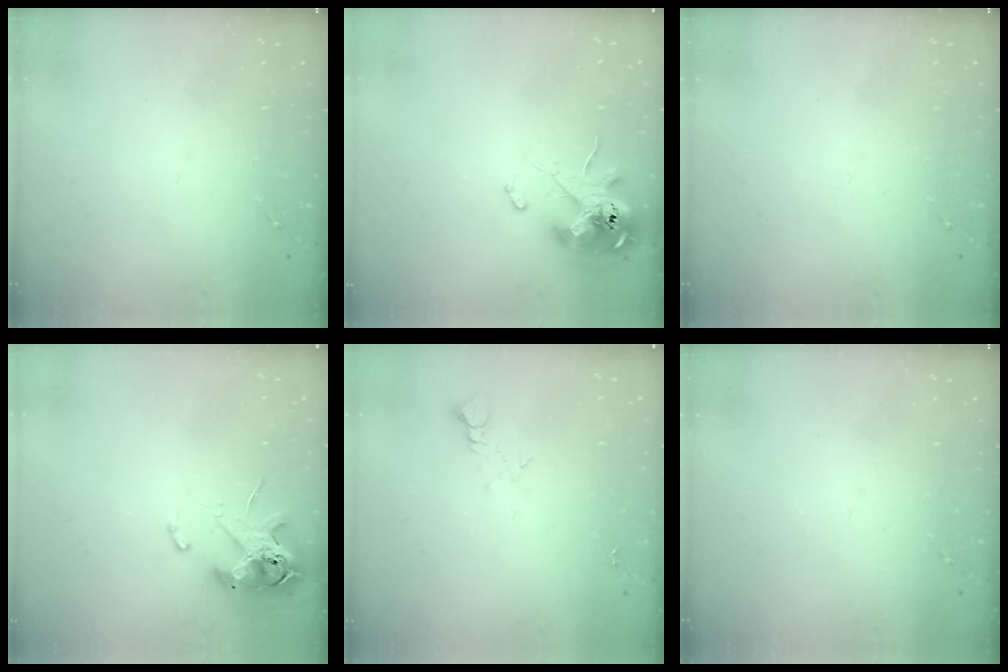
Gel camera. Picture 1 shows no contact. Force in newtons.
{"total": 11.4, "press": 11.2, "slide": 1.6}
{"total": 0.0}
{"total": 11.6, "press": 11.4, "slide": 2.0}
{"total": 4.2, "press": 4.2, "slide": 0.4}
{"total": 0.0}